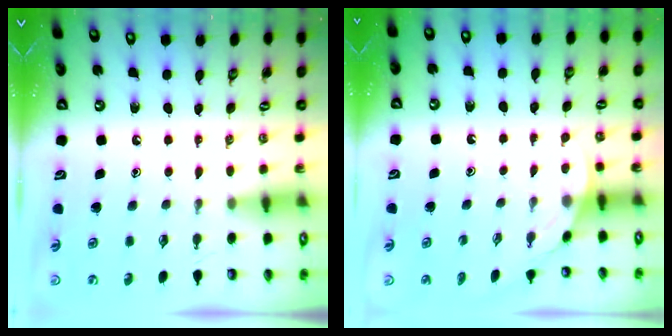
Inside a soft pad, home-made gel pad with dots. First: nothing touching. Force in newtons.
{"total": 2.0, "press": 2.0, "slide": 0.0}